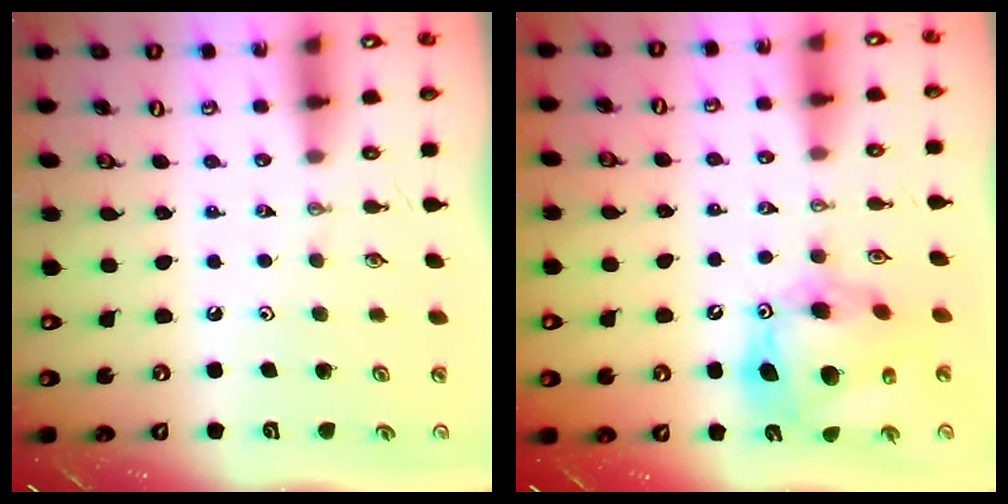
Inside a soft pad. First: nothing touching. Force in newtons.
{"total": 15.7, "press": 15.6, "slide": 1.6}